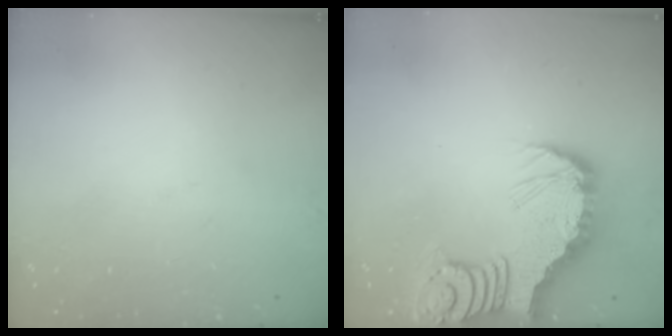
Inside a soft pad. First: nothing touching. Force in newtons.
{"total": 7.1, "press": 7.1, "slide": 0.9}